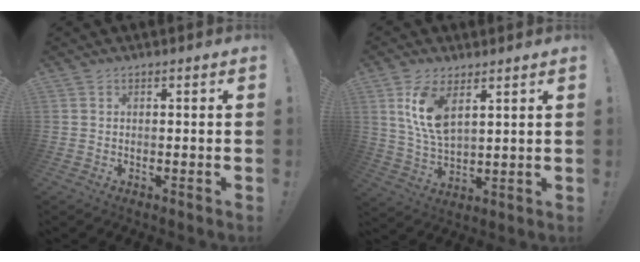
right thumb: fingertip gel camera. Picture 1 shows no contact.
{"total": 10.9, "force": [5.5, 5.3, 7.8], "torque": [-0.160, -0.024, 0.097]}